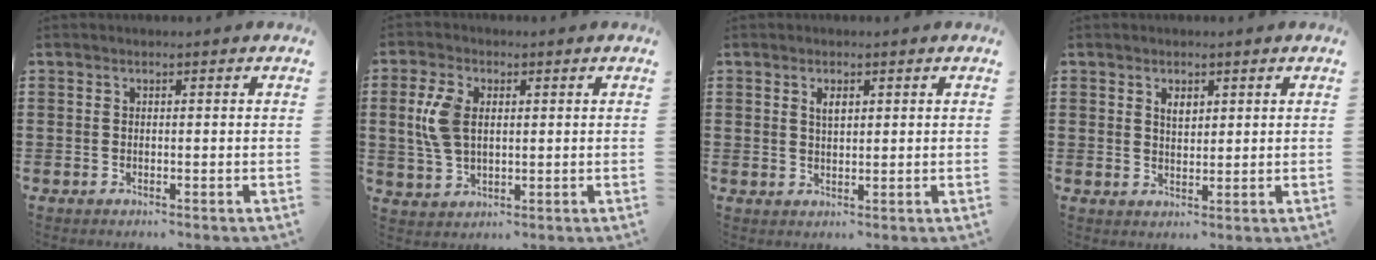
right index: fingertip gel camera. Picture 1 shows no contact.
{"total": 6.6, "force": [1.1, 4.0, 5.2], "torque": [-0.132, 0.007, 0.014]}
{"total": 1.8, "force": [0.8, 0.7, 1.4], "torque": [-0.031, 0.002, 0.013]}
{"total": 1.9, "force": [1.0, 1.0, 1.2], "torque": [-0.019, -0.001, 0.017]}